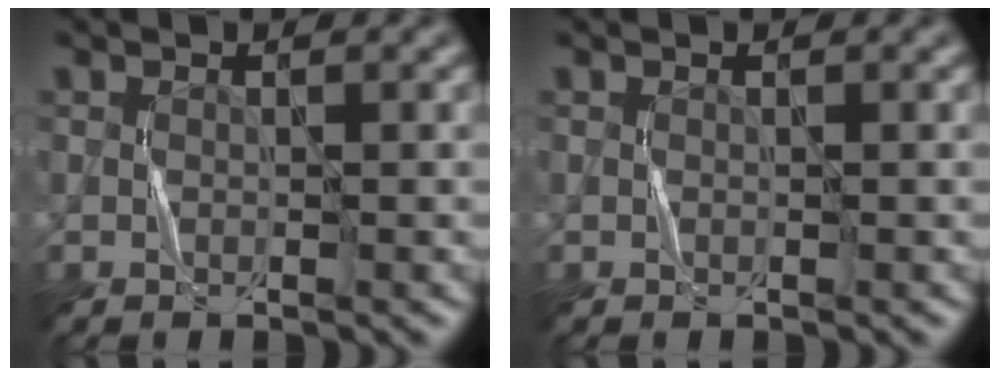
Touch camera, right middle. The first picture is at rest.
{"total": 0.0}